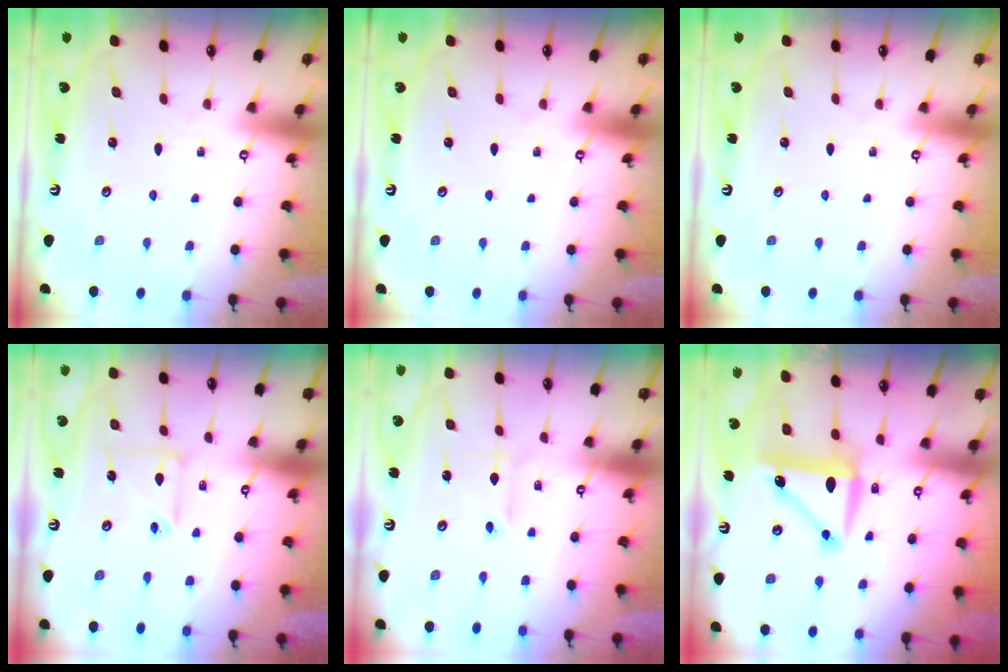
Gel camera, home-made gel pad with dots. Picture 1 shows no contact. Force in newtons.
{"total": 0.0}
{"total": 0.0}
{"total": 5.3, "press": 5.3, "slide": 0.5}
{"total": 2.3, "press": 2.1, "slide": 0.9}
{"total": 8.8, "press": 8.6, "slide": 1.7}